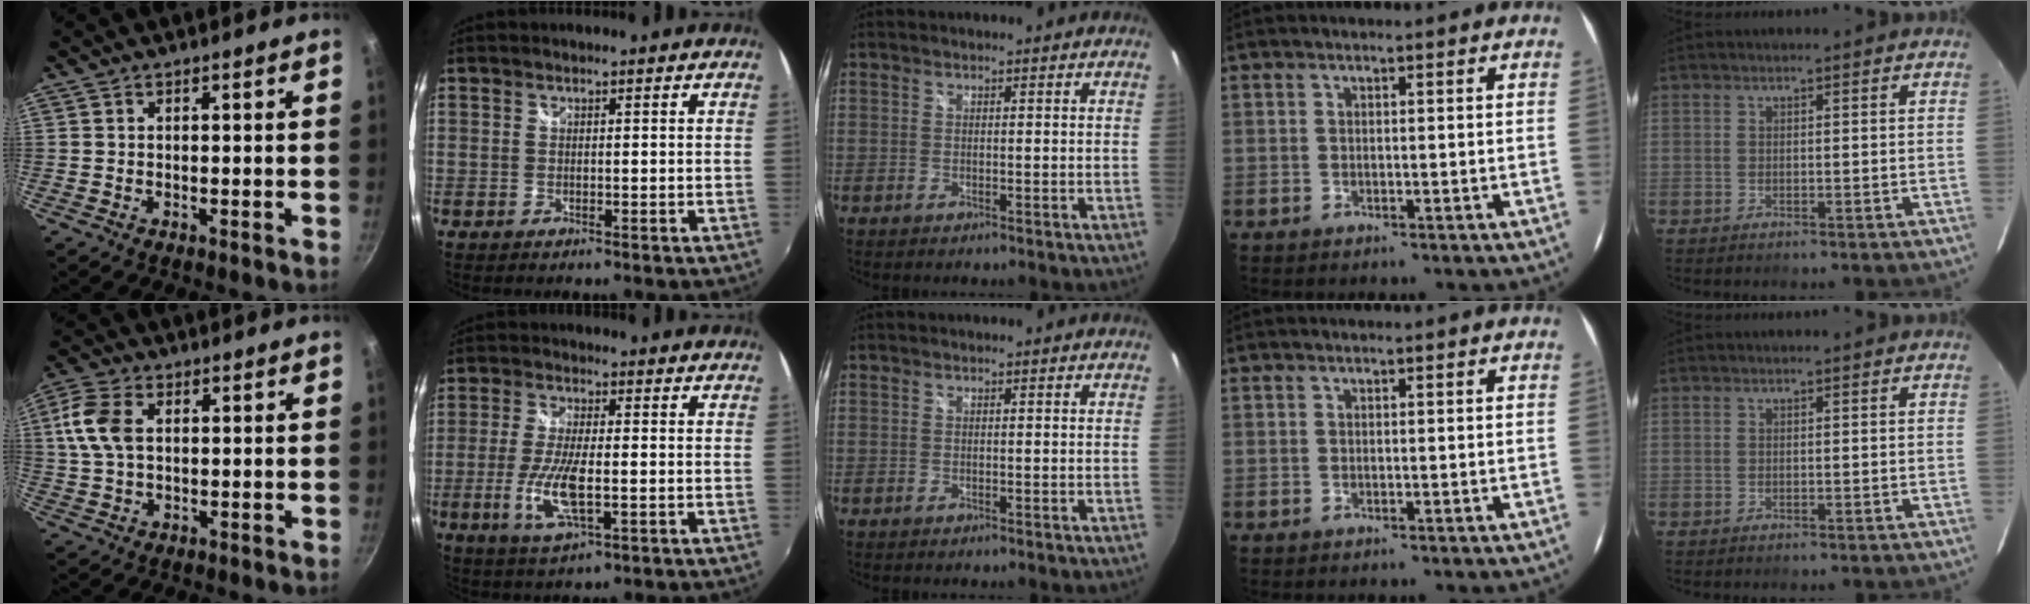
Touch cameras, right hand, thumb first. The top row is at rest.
{"thumb": {"total": 8.5, "force": [1.7, 5.3, 6.4], "torque": [-0.132, 0.009, 0.028]}, "index": {"total": 9.4, "force": [-2.4, 2.6, 8.8], "torque": [-0.181, -0.014, -0.045]}}